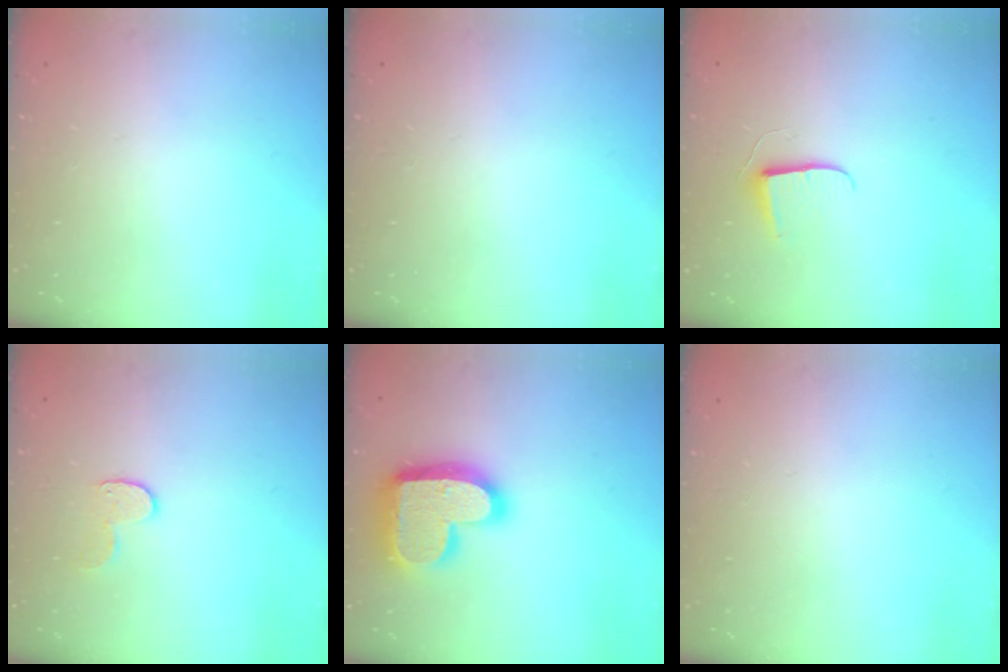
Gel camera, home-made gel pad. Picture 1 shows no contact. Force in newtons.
{"total": 0.0}
{"total": 6.8, "press": 6.8, "slide": 0.5}
{"total": 6.7, "press": 6.7, "slide": 0.4}
{"total": 21.4, "press": 21.4, "slide": 1.3}
{"total": 0.0}